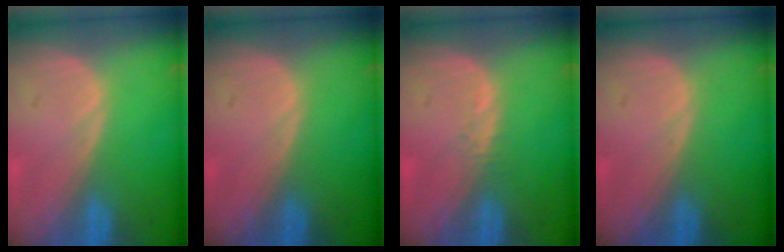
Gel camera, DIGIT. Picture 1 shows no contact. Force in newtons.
{"total": 0.0}
{"total": 0.9, "press": 0.8, "slide": 0.4}
{"total": 0.0}